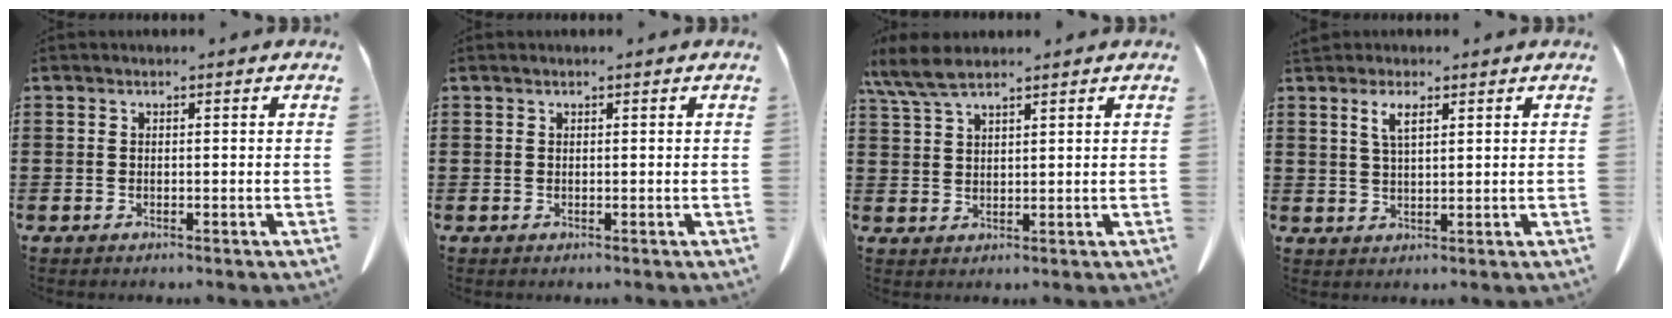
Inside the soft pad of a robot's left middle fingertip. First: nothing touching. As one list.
[{"total": 0.0}, {"total": 5.6, "force": [4.2, 1.4, 3.5], "torque": [-0.085, -0.007, 0.076]}, {"total": 3.4, "force": [1.9, 1.0, 2.6], "torque": [-0.057, 0.003, 0.033]}]